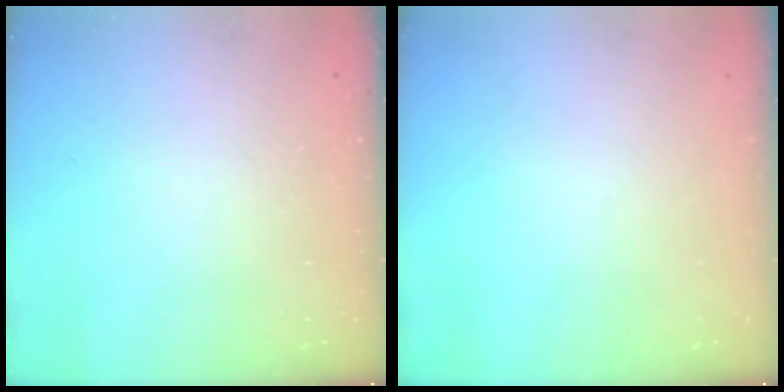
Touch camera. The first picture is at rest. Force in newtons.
{"total": 0.0}